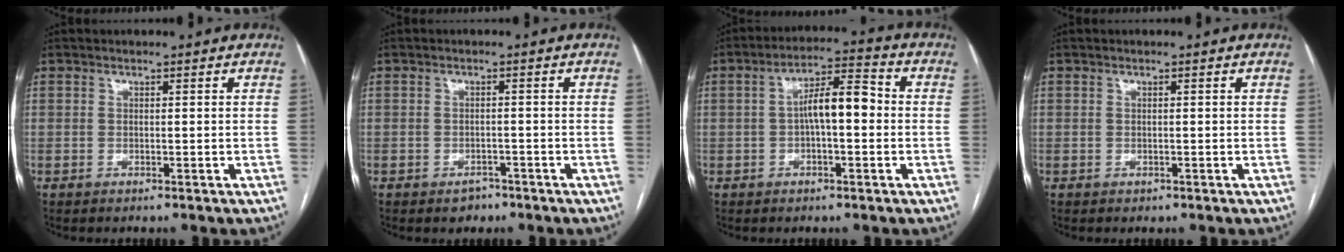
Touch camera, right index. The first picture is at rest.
{"total": 2.2, "force": [-1.6, 1.5, 0.7], "torque": [-0.011, 0.004, -0.017]}
{"total": 7.6, "force": [-0.2, 2.2, 7.3], "torque": [-0.129, 0.030, -0.005]}
{"total": 0.5, "force": [-0.2, 0.5, 0.1], "torque": [-0.001, 0.003, -0.001]}